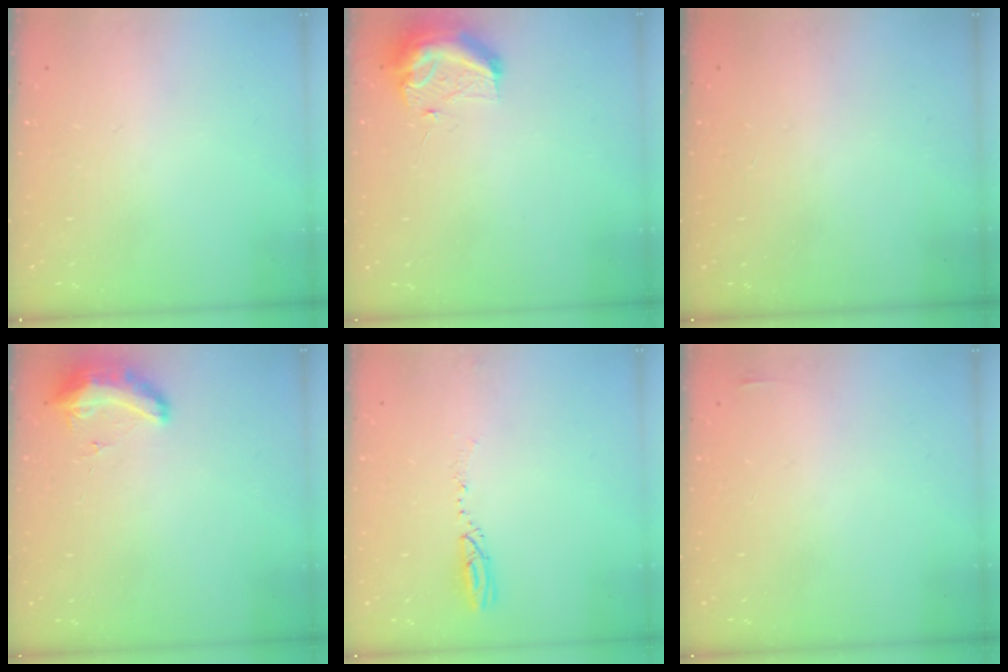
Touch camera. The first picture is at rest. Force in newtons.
{"total": 11.1, "press": 11.0, "slide": 1.2}
{"total": 0.0}
{"total": 16.9, "press": 11.4, "slide": 12.5}
{"total": 3.3, "press": 3.2, "slide": 0.8}
{"total": 5.8, "press": 1.7, "slide": 5.5}